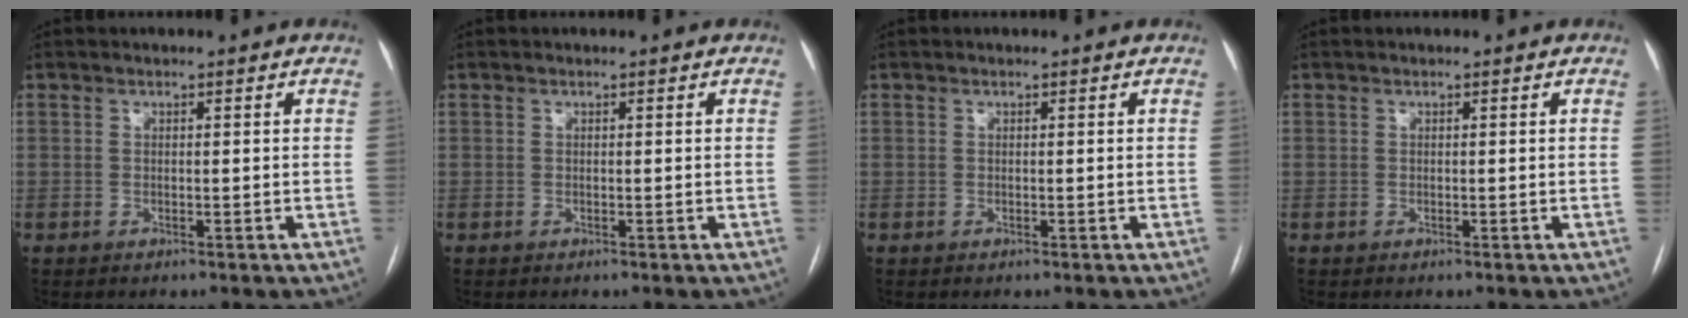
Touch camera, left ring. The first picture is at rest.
{"total": 0.0}
{"total": 0.0}
{"total": 0.0}